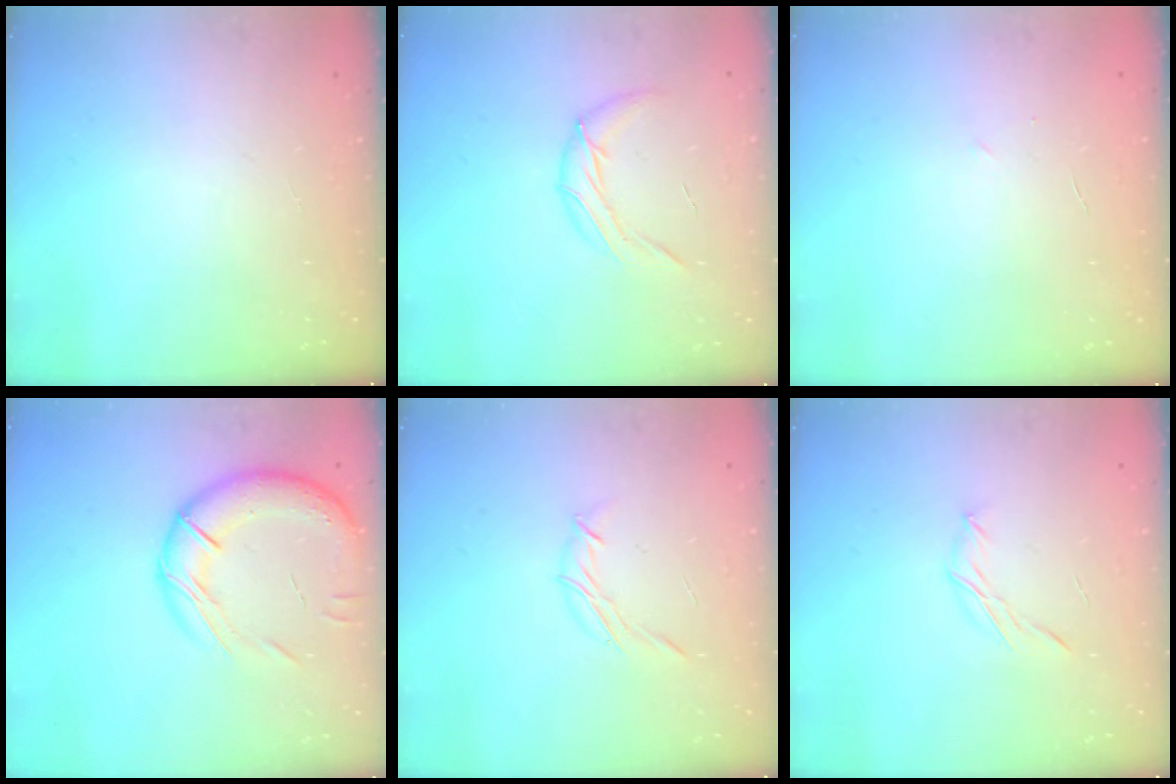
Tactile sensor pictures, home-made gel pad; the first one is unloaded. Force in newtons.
{"total": 9.6, "press": 9.4, "slide": 1.9}
{"total": 2.2, "press": 2.1, "slide": 0.6}
{"total": 18.2, "press": 17.9, "slide": 3.6}
{"total": 6.9, "press": 6.7, "slide": 1.7}
{"total": 5.8, "press": 5.7, "slide": 1.2}